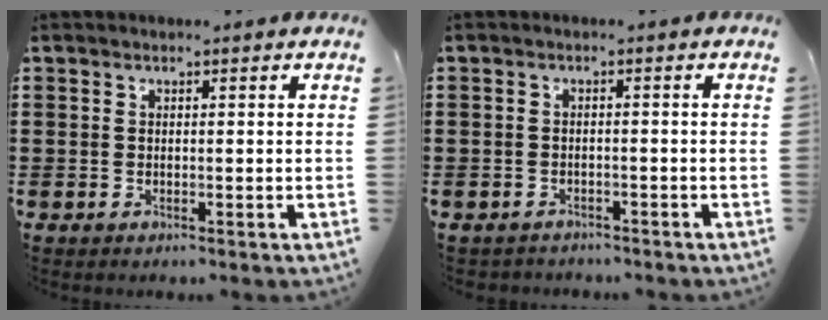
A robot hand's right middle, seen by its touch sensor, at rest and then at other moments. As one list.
[{"total": 1.6, "force": [-1.5, 0.3, -0.2], "torque": [-0.003, -0.001, -0.035]}]